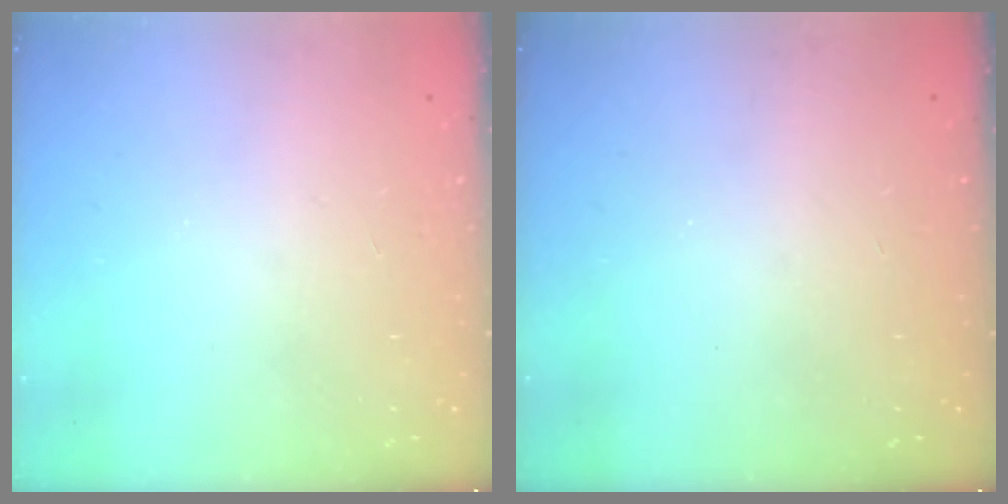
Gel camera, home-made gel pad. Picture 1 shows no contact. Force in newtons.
{"total": 0.0}